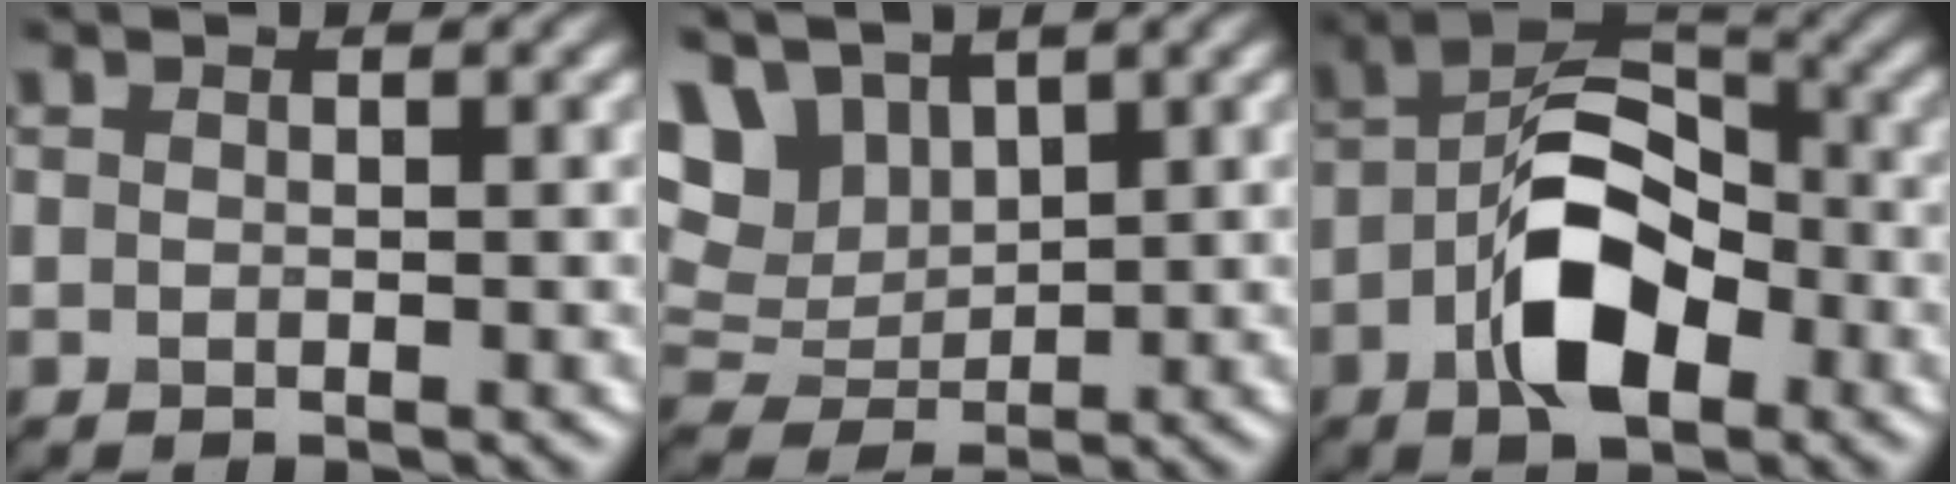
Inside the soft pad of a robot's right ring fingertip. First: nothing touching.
{"total": 7.5, "force": [3.9, 4.8, 4.2], "torque": [-0.114, 0.021, 0.078]}
{"total": 8.9, "force": [-3.2, 4.8, 6.8], "torque": [-0.121, 0.009, -0.064]}